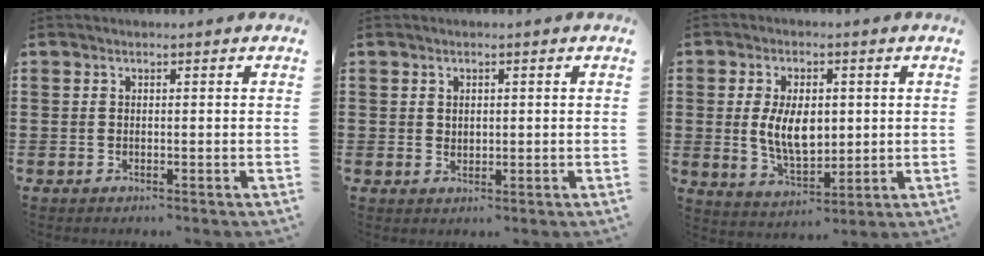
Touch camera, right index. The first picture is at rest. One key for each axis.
{"total": 1.0, "fx": 0.6, "fy": 0.8, "fz": 0.5, "tx": -0.011, "ty": 0.003, "tz": 0.011}
{"total": 8.1, "fx": 0.5, "fy": 4.6, "fz": 6.7, "tx": -0.127, "ty": 0.002, "tz": 0.003}